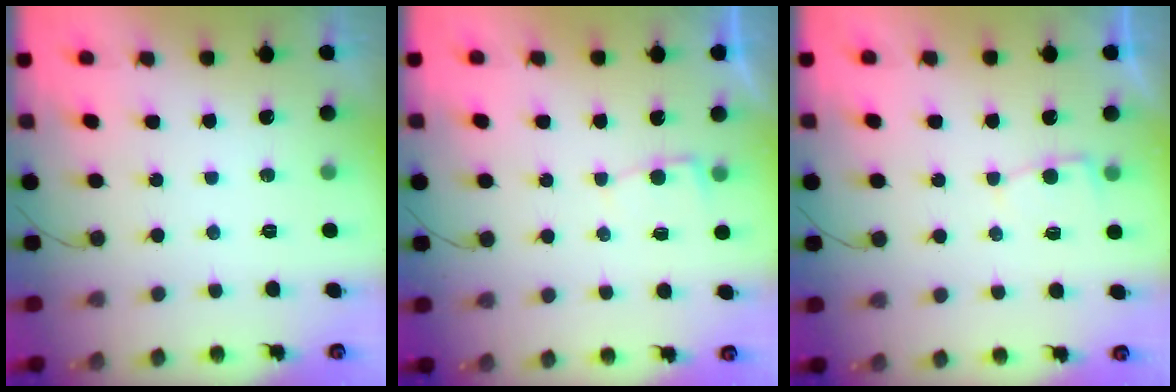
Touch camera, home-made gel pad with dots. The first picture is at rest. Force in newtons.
{"total": 2.1, "press": 2.1, "slide": 0.3}
{"total": 2.6, "press": 2.6, "slide": 0.3}